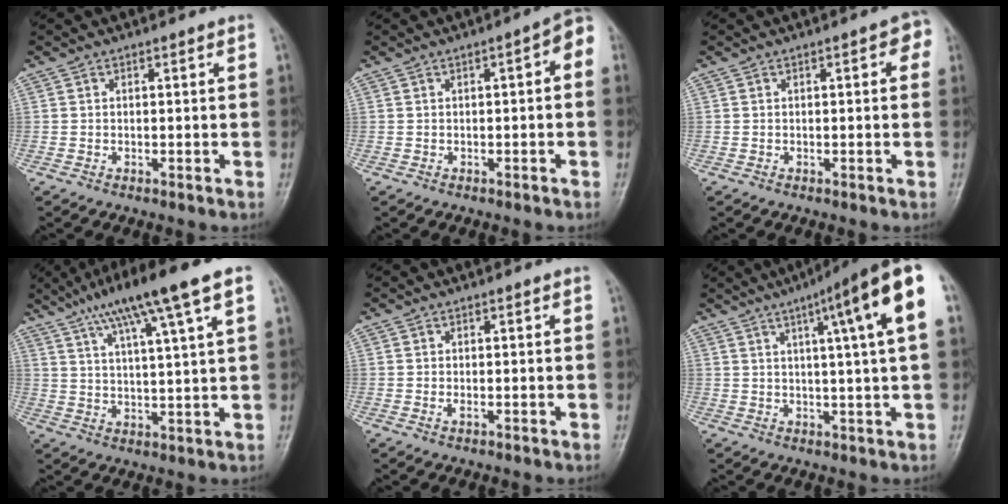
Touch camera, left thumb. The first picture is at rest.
{"total": 3.9, "force": [0.2, 1.5, 3.5], "torque": [-0.036, 0.021, -0.007]}
{"total": 3.1, "force": [0.9, 1.3, 2.7], "torque": [-0.022, 0.003, 0.003]}
{"total": 15.0, "force": [8.4, 1.7, 12.3], "torque": [-0.204, -0.002, 0.135]}
{"total": 0.7, "force": [0.2, 0.4, 0.6], "torque": [-0.010, 0.001, 0.004]}
{"total": 14.5, "force": [5.3, 0.8, 13.5], "torque": [-0.194, 0.006, 0.068]}